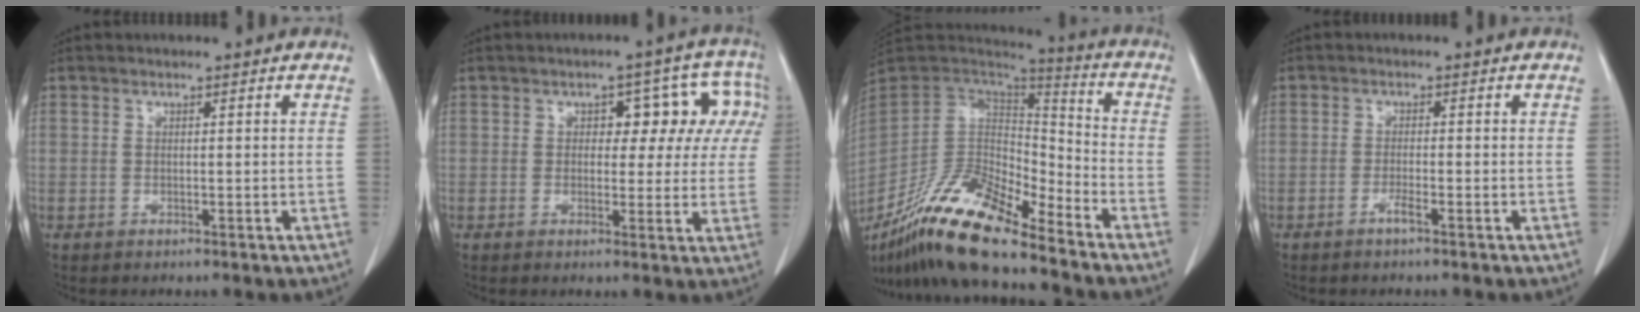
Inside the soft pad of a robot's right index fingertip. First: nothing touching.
{"total": 8.3, "force": [1.9, 4.9, 6.4], "torque": [-0.052, 0.040, 0.021]}
{"total": 17.5, "force": [-13.8, 3.6, 10.2], "torque": [-0.190, 0.002, -0.259]}
{"total": 1.6, "force": [-1.1, -0.1, 1.1], "torque": [-0.021, 0.001, -0.021]}